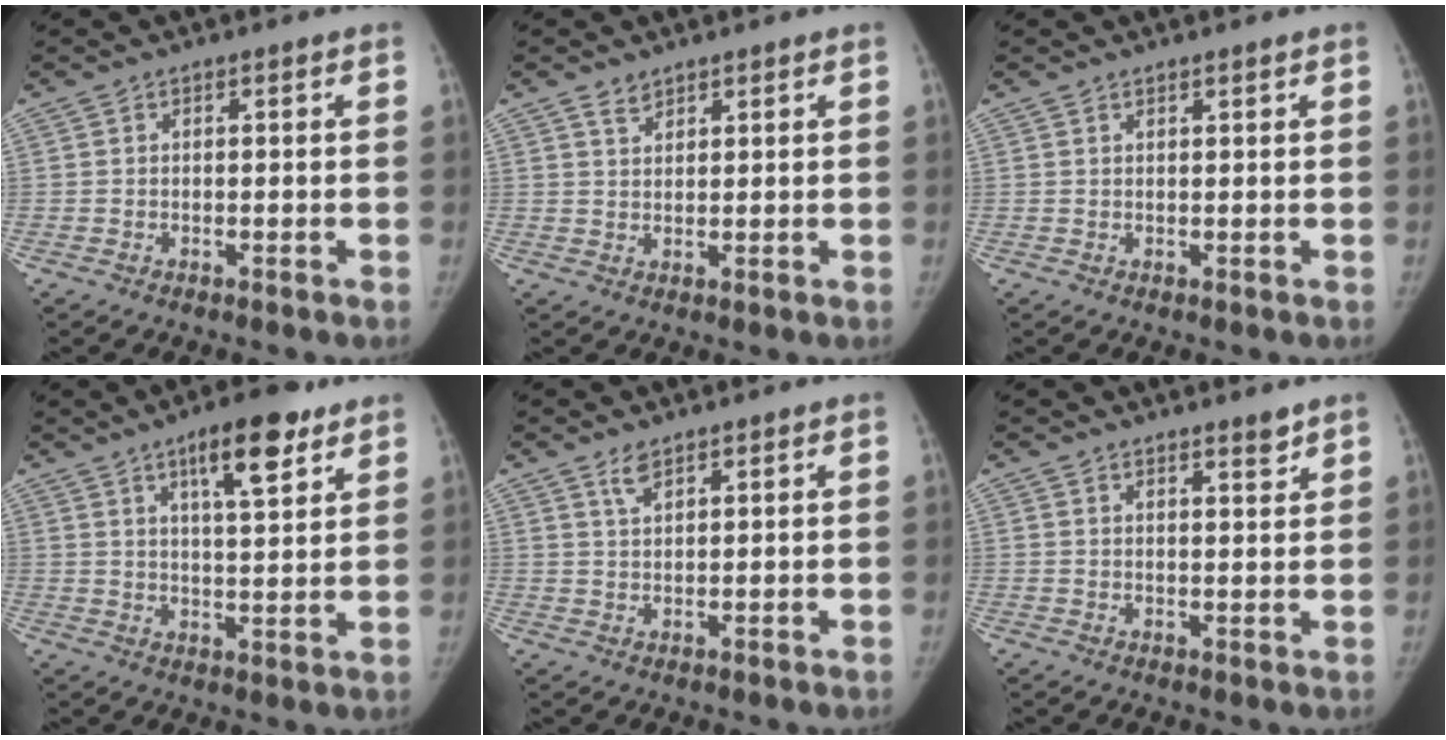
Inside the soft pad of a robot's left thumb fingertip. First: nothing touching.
{"total": 2.2, "force": [1.8, 1.1, 0.7], "torque": [-0.005, -0.011, 0.034]}
{"total": 0.7, "force": [0.6, 0.0, 0.3], "torque": [-0.007, -0.005, 0.013]}
{"total": 10.8, "force": [6.4, 3.1, 8.1], "torque": [-0.108, -0.032, 0.098]}
{"total": 2.6, "force": [2.0, 0.9, 1.4], "torque": [-0.026, -0.008, 0.044]}
{"total": 2.6, "force": [2.2, 0.3, 1.3], "torque": [-0.012, -0.021, 0.034]}